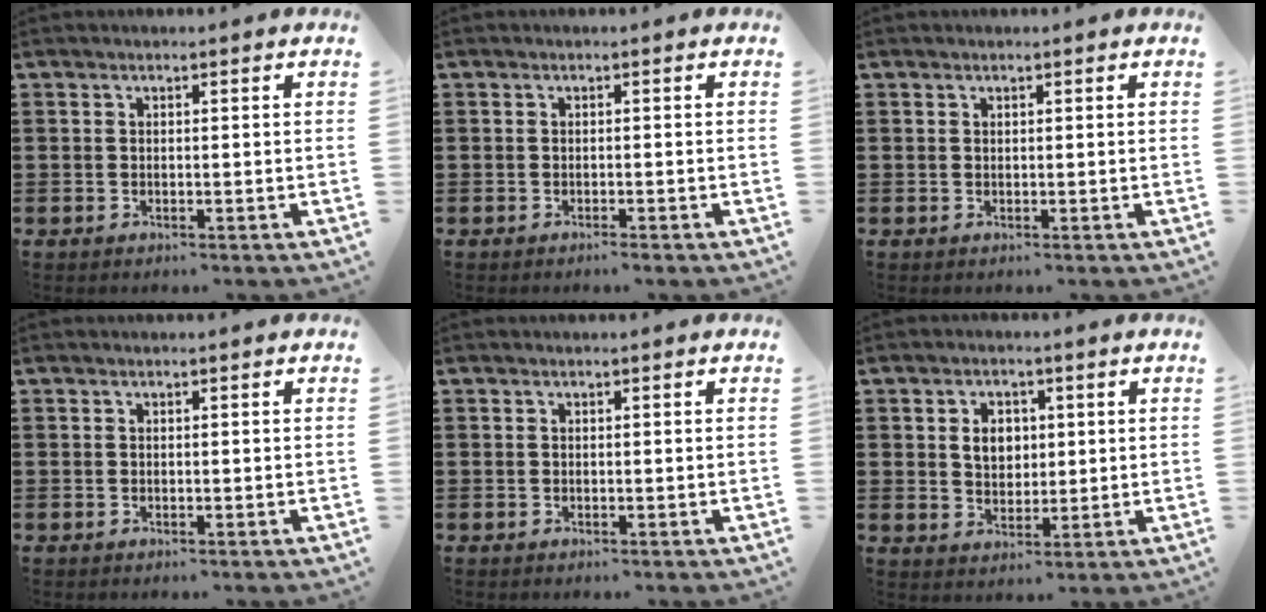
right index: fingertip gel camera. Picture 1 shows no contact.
{"total": 0.6, "force": [-0.6, -0.1, 0.3], "torque": [-0.006, -0.003, -0.012]}
{"total": 0.0}
{"total": 0.0}
{"total": 0.0}
{"total": 4.2, "force": [0.7, 3.2, 2.7], "torque": [-0.055, 0.009, 0.008]}